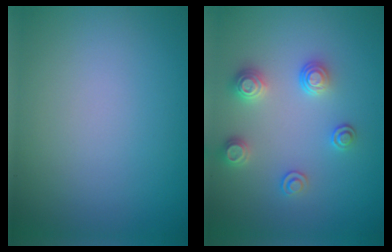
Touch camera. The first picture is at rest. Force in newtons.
{"total": 2.6, "press": 2.6, "slide": 0.4}